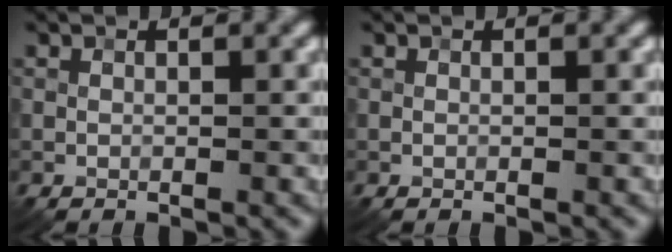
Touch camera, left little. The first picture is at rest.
{"total": 0.0}